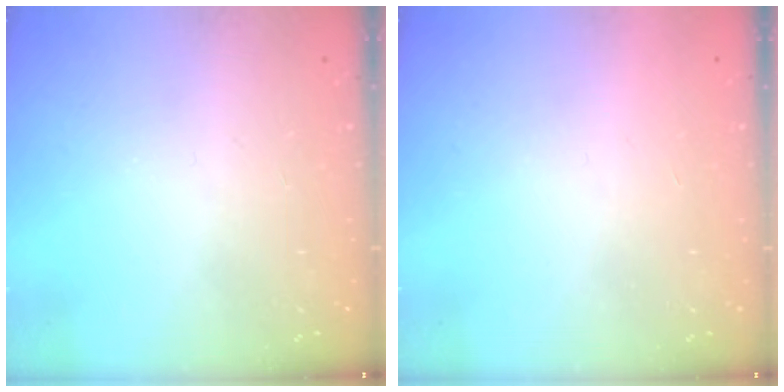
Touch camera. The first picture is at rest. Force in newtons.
{"total": 1.5, "press": 1.5, "slide": 0.1}